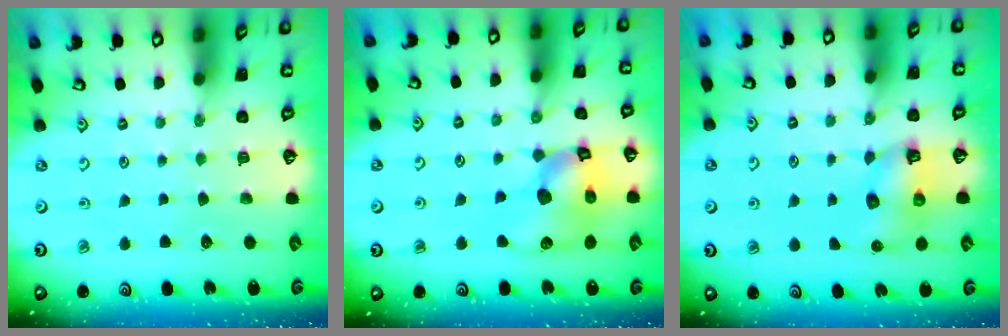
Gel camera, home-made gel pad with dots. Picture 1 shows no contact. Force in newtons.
{"total": 15.4, "press": 15.2, "slide": 2.1}
{"total": 6.5, "press": 6.5, "slide": 0.8}